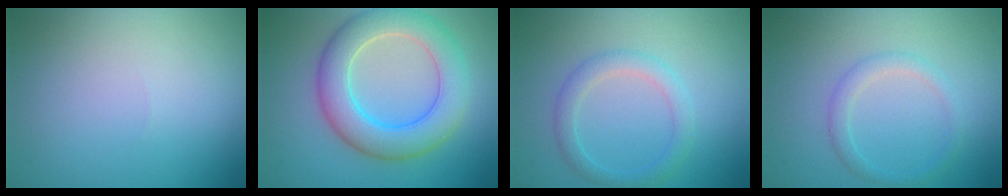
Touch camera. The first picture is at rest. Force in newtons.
{"total": 6.9, "press": 6.9, "slide": 0.3}
{"total": 2.4, "press": 2.4, "slide": 0.1}
{"total": 1.7, "press": 1.7, "slide": 0.0}